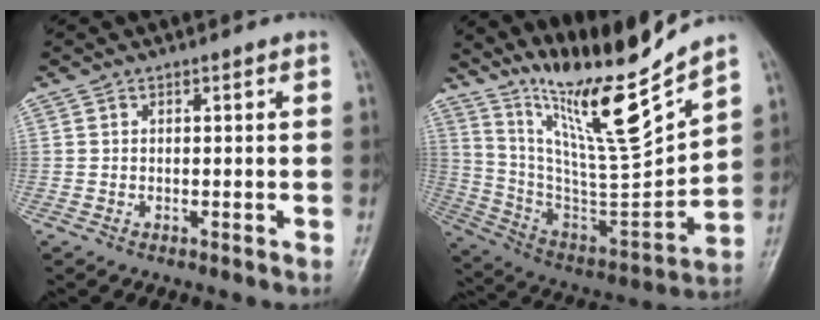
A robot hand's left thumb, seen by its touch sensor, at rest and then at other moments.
{"total": 19.8, "force": [15.8, 0.8, 12.0], "torque": [-0.173, -0.098, 0.294]}